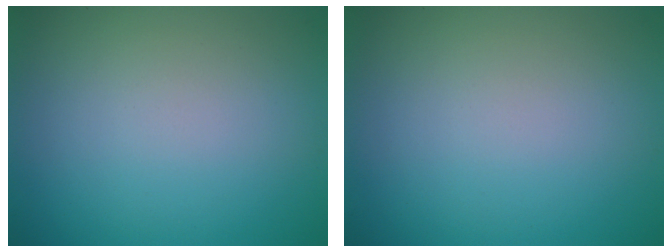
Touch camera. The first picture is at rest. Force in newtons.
{"total": 0.0}